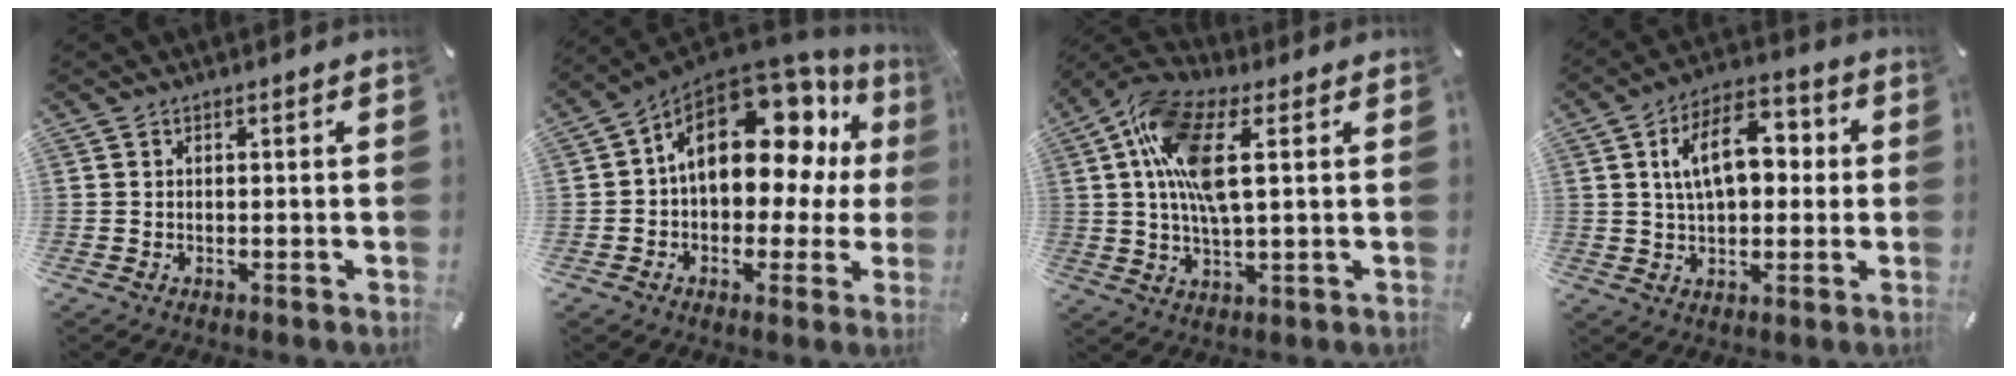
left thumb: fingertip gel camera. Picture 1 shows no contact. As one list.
[{"total": 20.7, "force": [6.8, 12.4, 15.2], "torque": [-0.224, -0.040, 0.113]}, {"total": 13.6, "force": [3.9, 5.6, 11.8], "torque": [-0.258, -0.004, 0.066]}, {"total": 12.9, "force": [2.4, 7.8, 10.0], "torque": [-0.166, 0.011, 0.040]}]